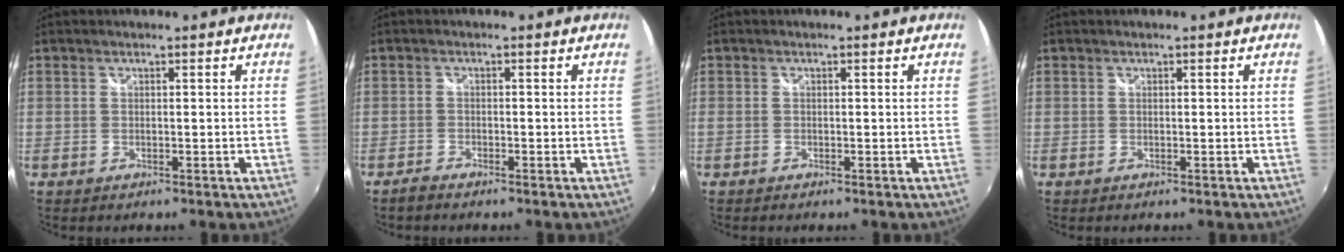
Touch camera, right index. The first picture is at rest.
{"total": 1.7, "force": [-1.6, 0.3, 0.5], "torque": [-0.018, -0.005, -0.034]}
{"total": 0.5, "force": [-0.4, 0.3, 0.2], "torque": [-0.004, -0.004, -0.011]}
{"total": 0.0}